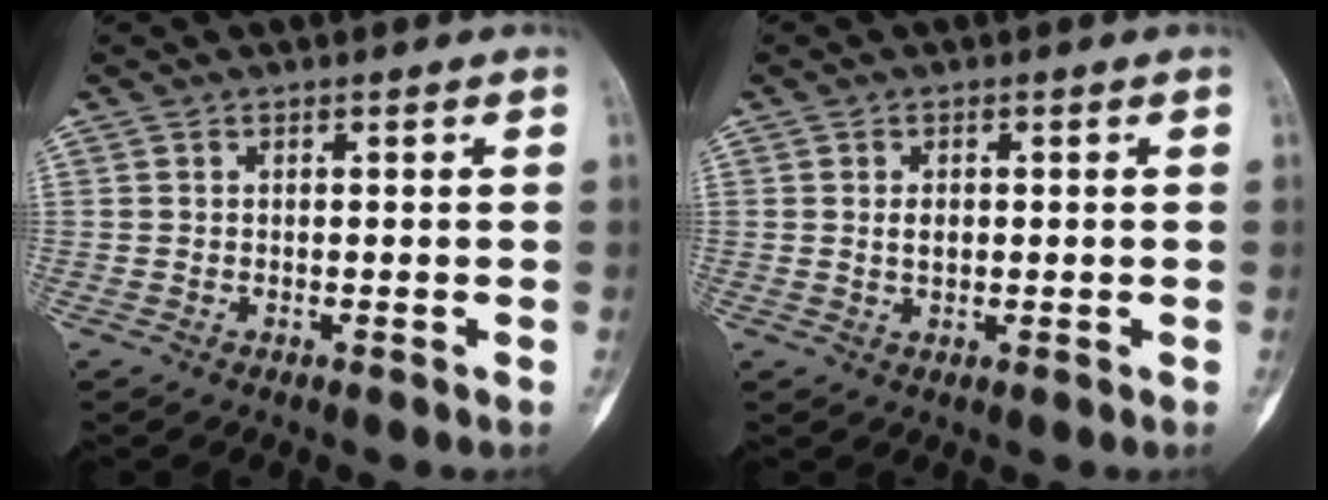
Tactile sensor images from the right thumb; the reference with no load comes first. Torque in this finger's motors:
{"motor_torque": [0.21, 0.20, 0.14, -0.16, 0.01]}